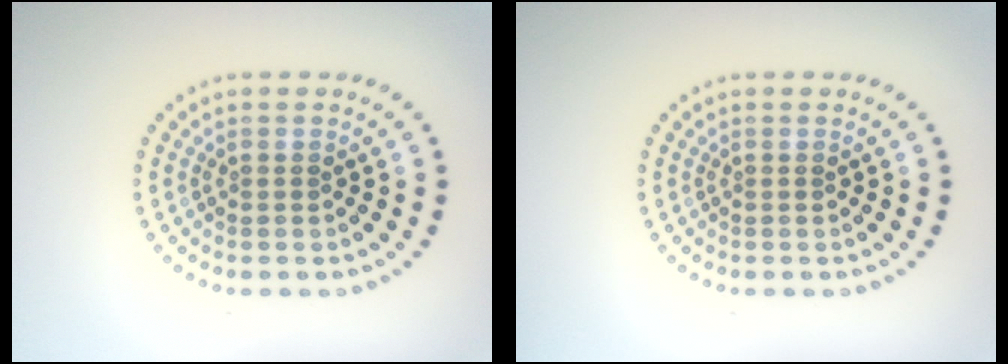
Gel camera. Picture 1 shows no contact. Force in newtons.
{"total": 0.0}